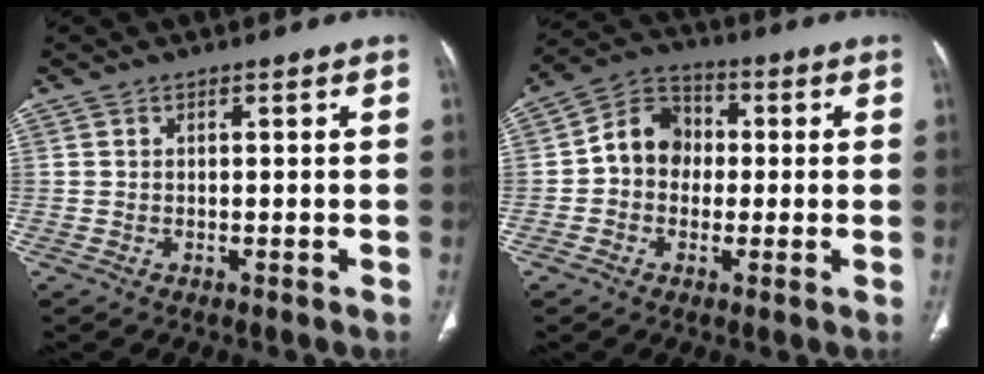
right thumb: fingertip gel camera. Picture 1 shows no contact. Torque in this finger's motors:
{"motor_torque": [0.34, 1.56, 0.69, -0.54, 0.02]}